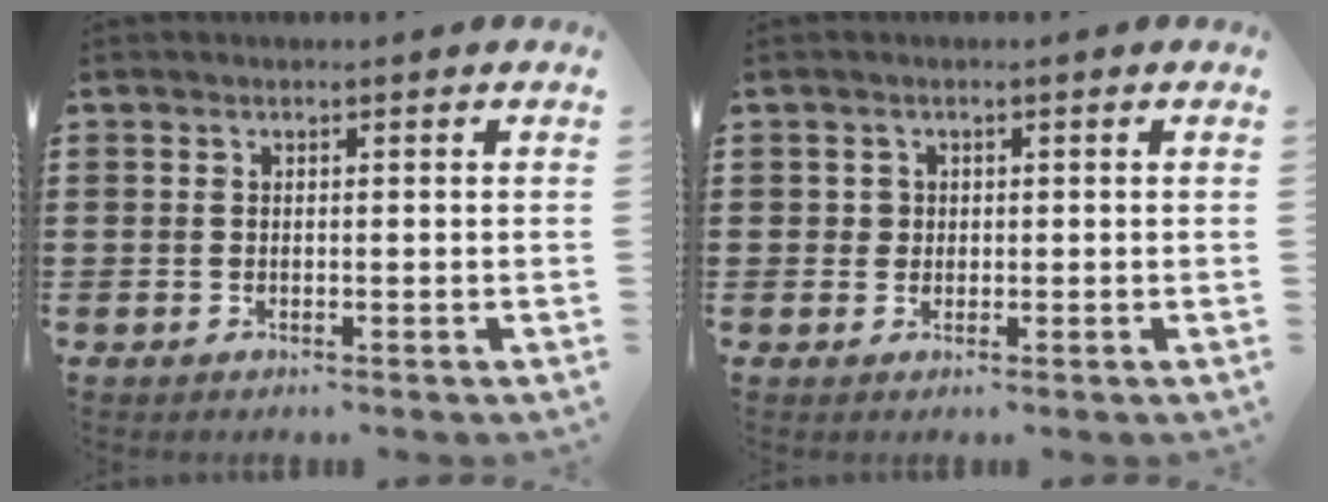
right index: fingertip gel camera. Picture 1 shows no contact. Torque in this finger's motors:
{"motor_torque": [0.19, 0.02, 0.01, 0.00]}